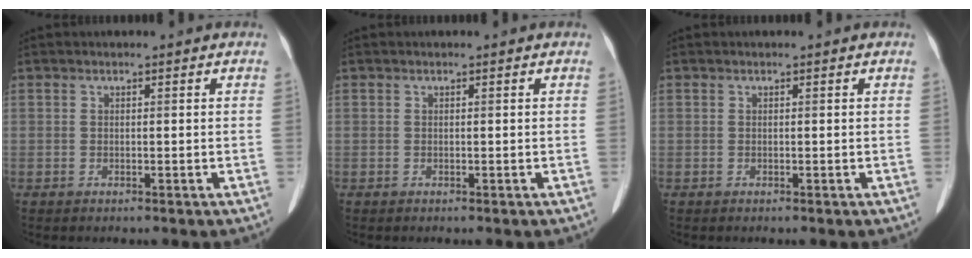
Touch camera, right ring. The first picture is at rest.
{"total": 0.0}
{"total": 0.0}